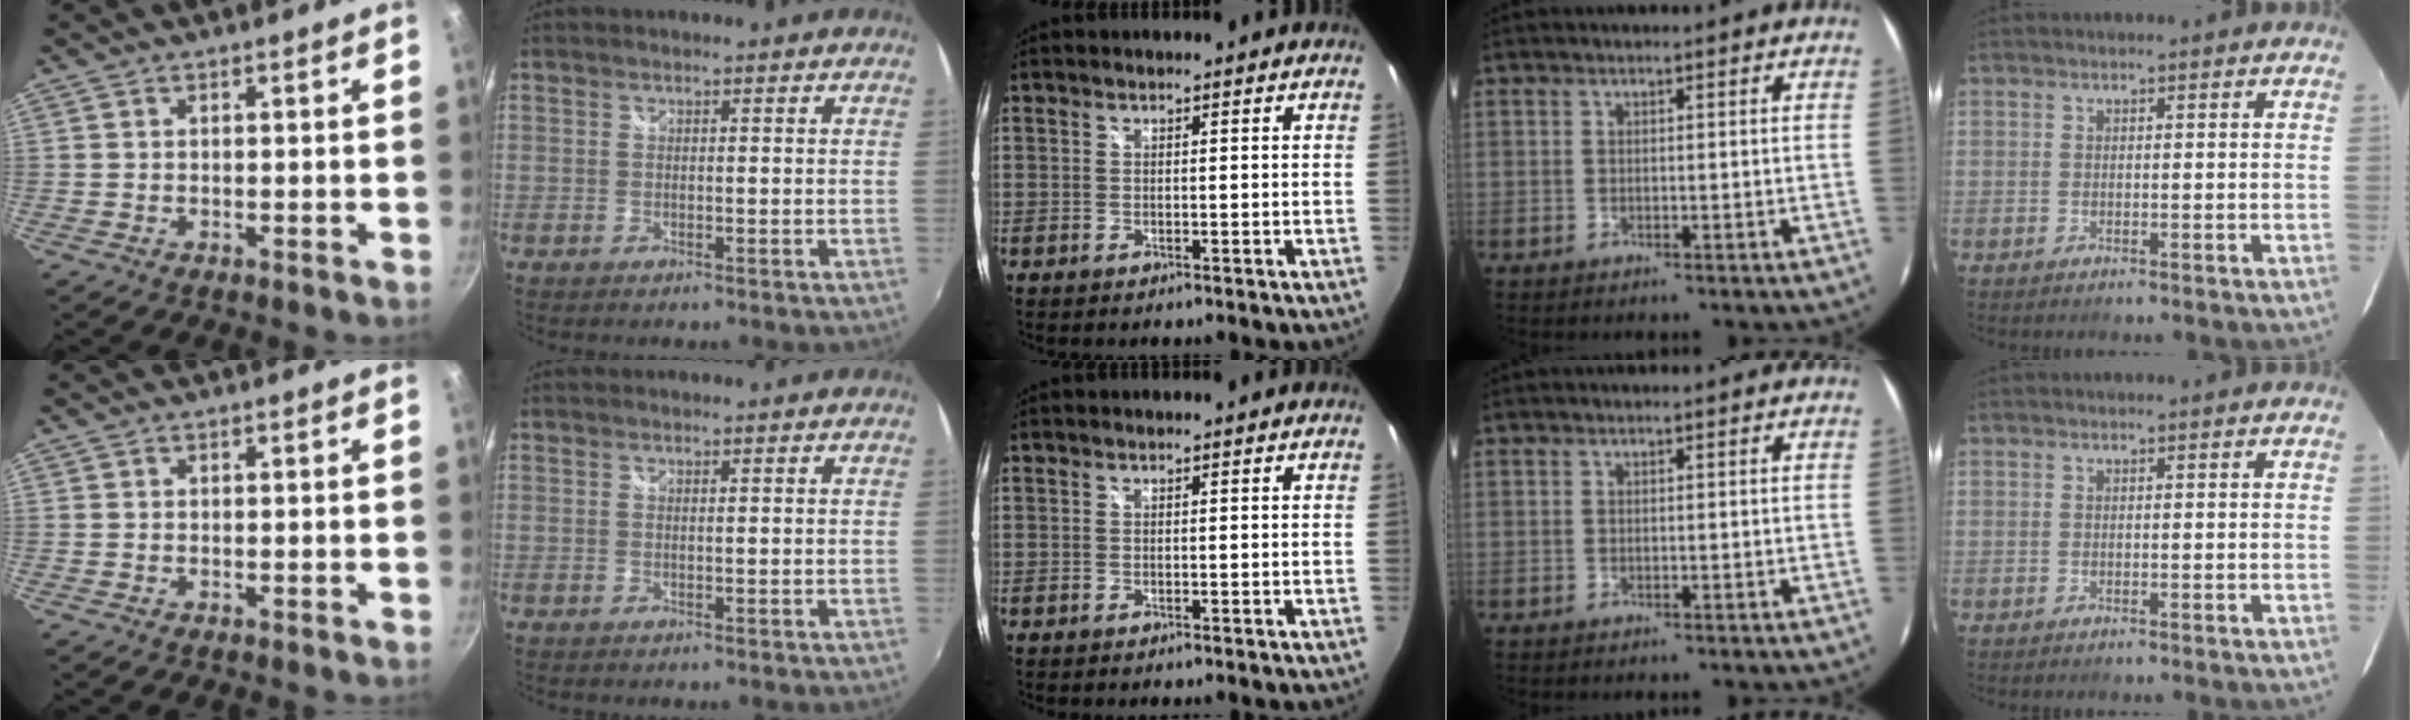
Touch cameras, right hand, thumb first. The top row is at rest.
{}